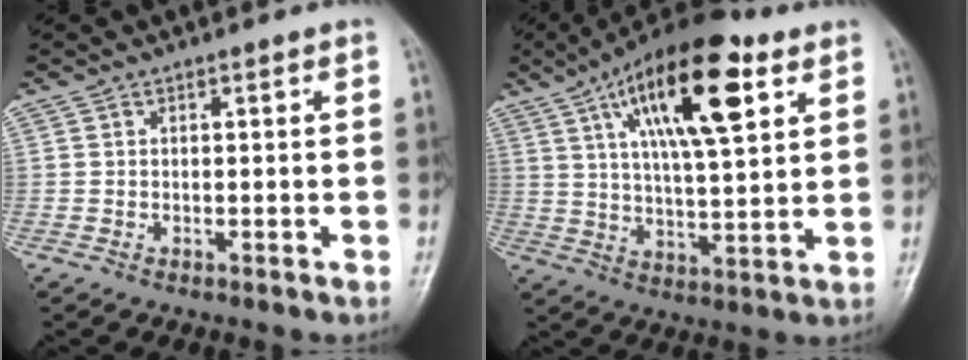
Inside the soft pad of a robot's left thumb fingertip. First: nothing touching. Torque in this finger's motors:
{"motor_torque": [2.02, 1.84, 1.64, -1.13, 0.23]}